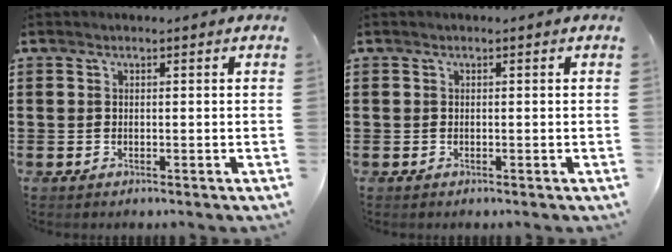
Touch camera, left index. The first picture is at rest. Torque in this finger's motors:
{"motor_torque": [0.01, -0.01, -0.01, -0.01]}